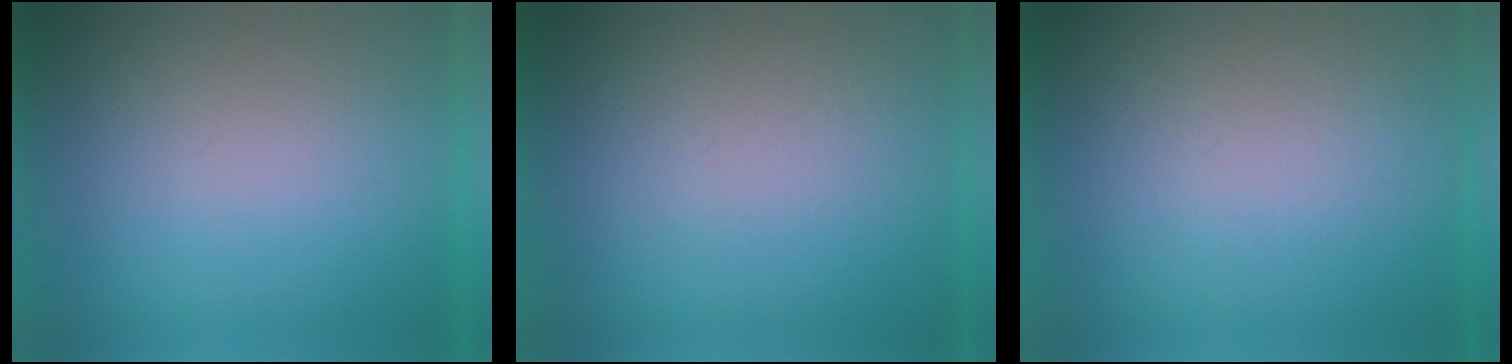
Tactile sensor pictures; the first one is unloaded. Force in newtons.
{"total": 4.8}
{"total": 4.6}